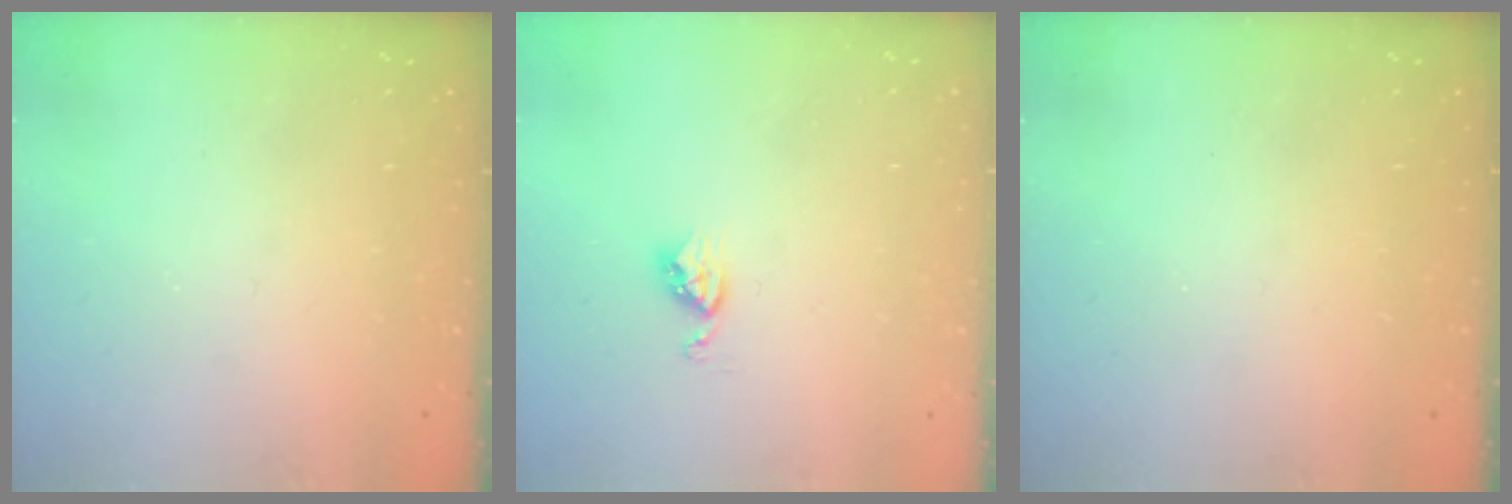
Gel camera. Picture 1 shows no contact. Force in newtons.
{"total": 3.7, "press": 3.7, "slide": 0.5}
{"total": 0.0}